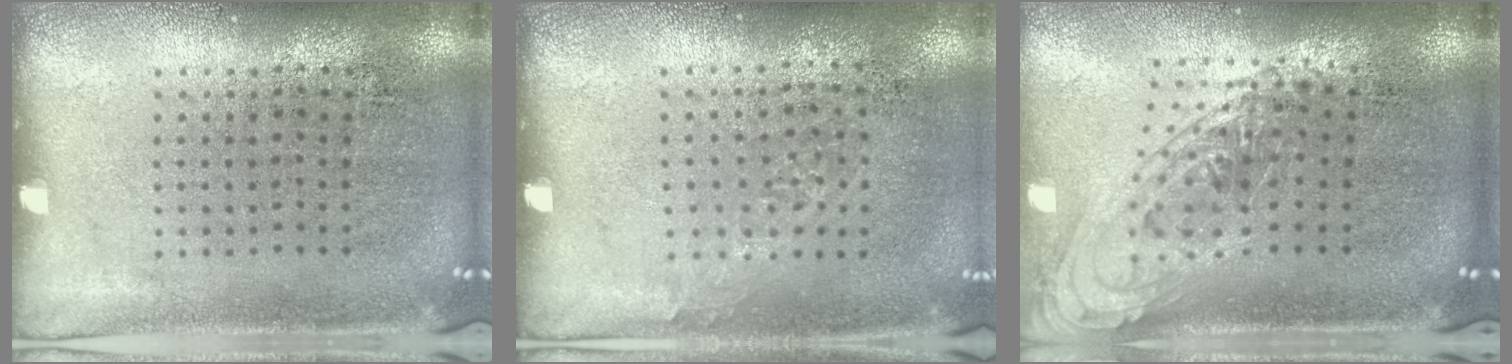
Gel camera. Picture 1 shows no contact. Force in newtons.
{"total": 0.9, "press": 0.7, "slide": 0.5}
{"total": 1.1, "press": 1.0, "slide": 0.4}